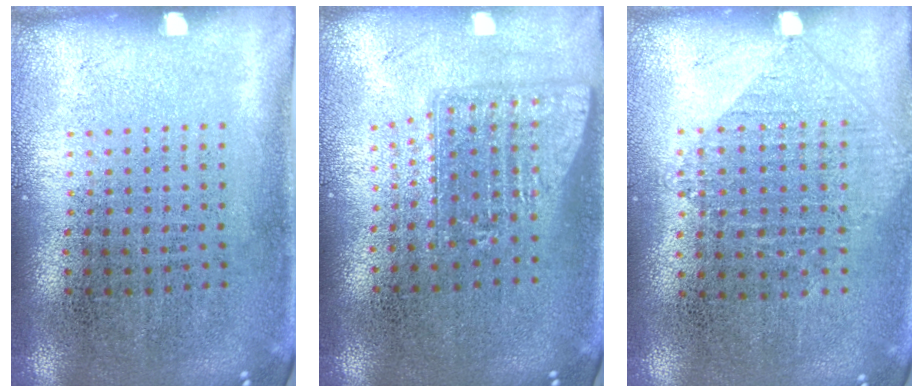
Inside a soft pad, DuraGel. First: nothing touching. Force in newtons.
{"total": 1.6, "press": 1.2, "slide": 1.0}
{"total": 0.5, "press": 0.5, "slide": 0.2}